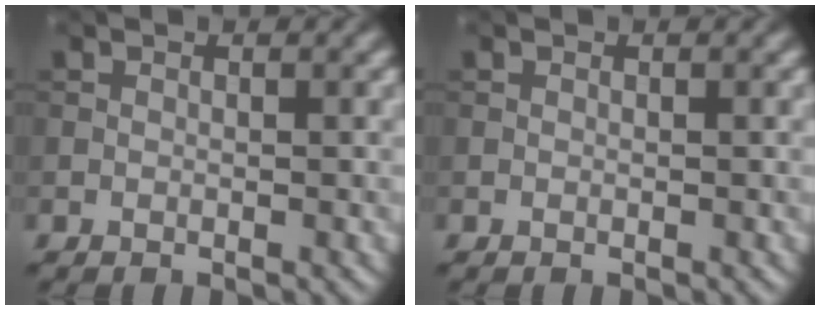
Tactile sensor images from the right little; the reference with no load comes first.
{"total": 0.0}